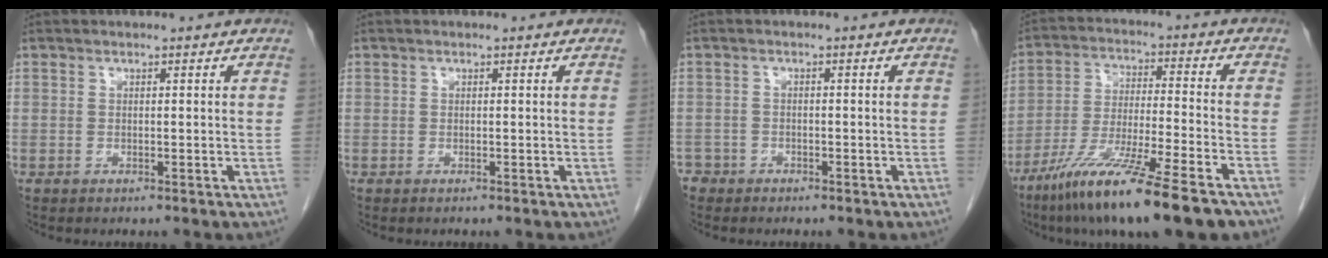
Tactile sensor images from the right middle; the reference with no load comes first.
{"total": 0.0}
{"total": 2.3, "force": [-1.8, 1.4, -0.1], "torque": [-0.002, 0.006, -0.033]}
{"total": 17.4, "force": [-12.0, 0.8, 12.5], "torque": [-0.209, -0.048, -0.207]}